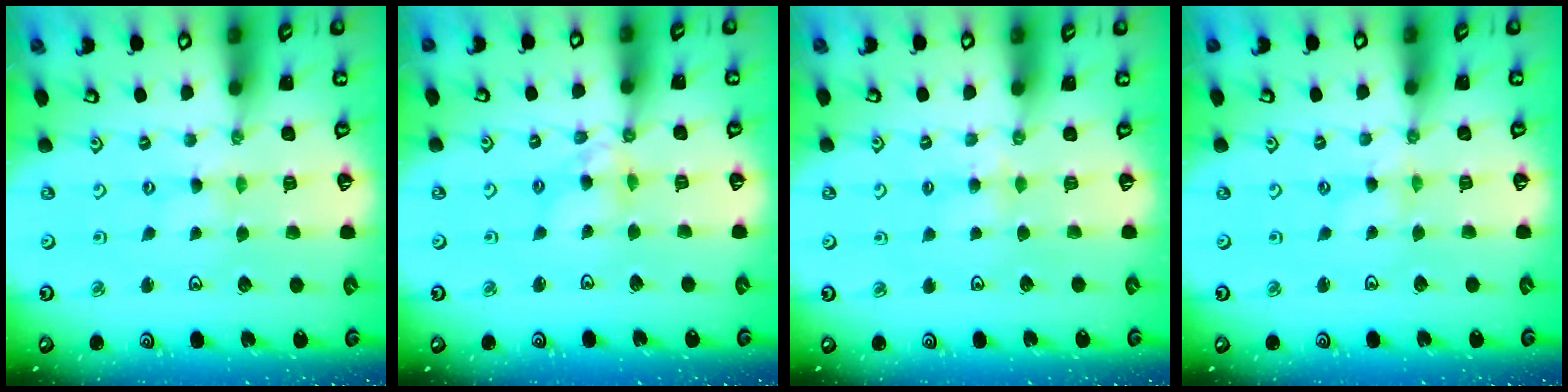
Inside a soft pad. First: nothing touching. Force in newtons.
{"total": 7.3, "press": 7.3, "slide": 0.6}
{"total": 3.3, "press": 3.2, "slide": 0.6}
{"total": 0.0}